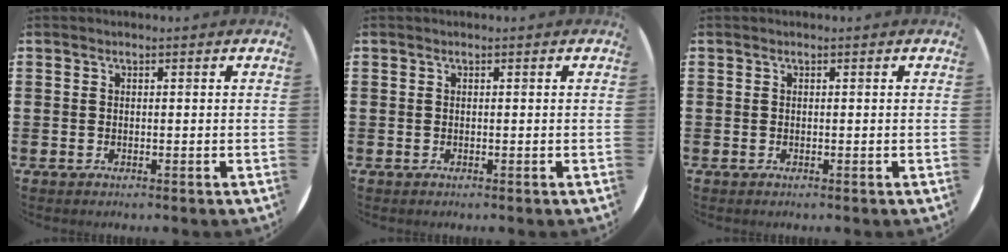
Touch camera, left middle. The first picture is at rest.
{"total": 0.0}
{"total": 0.0}